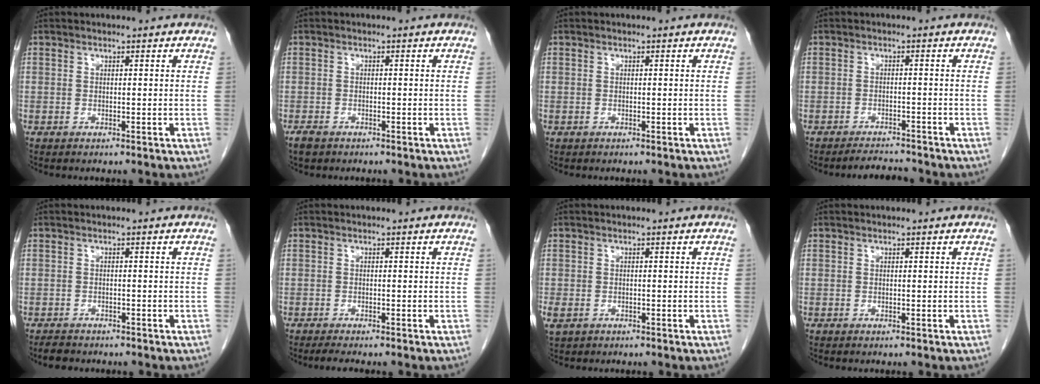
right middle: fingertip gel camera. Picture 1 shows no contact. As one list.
[{"total": 1.7, "force": [-1.2, 0.9, 0.8], "torque": [-0.023, -0.002, -0.017]}, {"total": 0.0}, {"total": 3.0, "force": [-3.0, 0.2, 0.2], "torque": [-0.009, -0.013, -0.047]}, {"total": 2.6, "force": [-2.3, 1.0, 0.8], "torque": [-0.023, -0.006, -0.033]}, {"total": 2.1, "force": [-1.8, 0.1, 1.2], "torque": [-0.023, -0.006, -0.027]}, {"total": 2.2, "force": [-0.9, 1.6, 1.2], "torque": [-0.032, -0.004, -0.007]}, {"total": 0.0}]